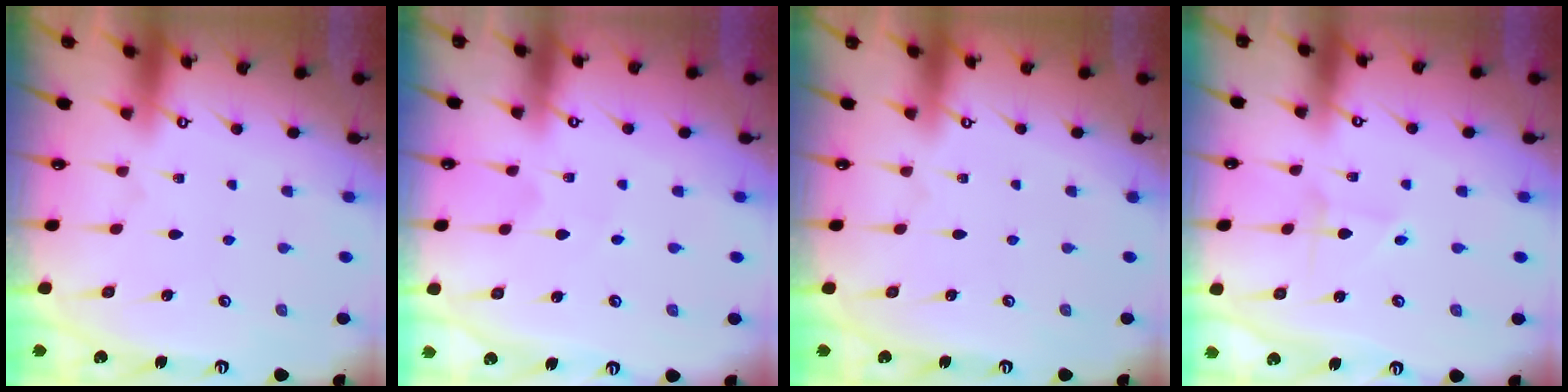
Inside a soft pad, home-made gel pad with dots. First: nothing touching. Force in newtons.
{"total": 2.5, "press": 2.5, "slide": 0.3}
{"total": 0.8, "press": 0.7, "slide": 0.4}
{"total": 2.3, "press": 2.3, "slide": 0.2}